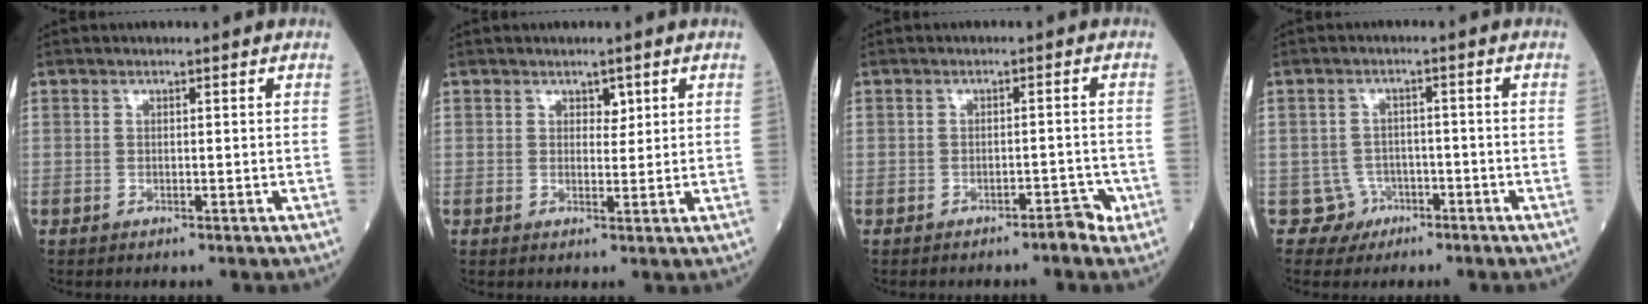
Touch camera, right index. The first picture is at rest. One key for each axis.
{"total": 1.7, "fx": 1.0, "fy": 1.0, "fz": 0.9, "tx": -0.009, "ty": -0.001, "tz": 0.015}
{"total": 2.5, "fx": -1.7, "fy": 0.7, "fz": 1.7, "tx": -0.017, "ty": 0.004, "tz": -0.026}
{"total": 3.6, "fx": -1.8, "fy": 3.1, "fz": -0.8, "tx": 0.019, "ty": 0.016, "tz": -0.026}